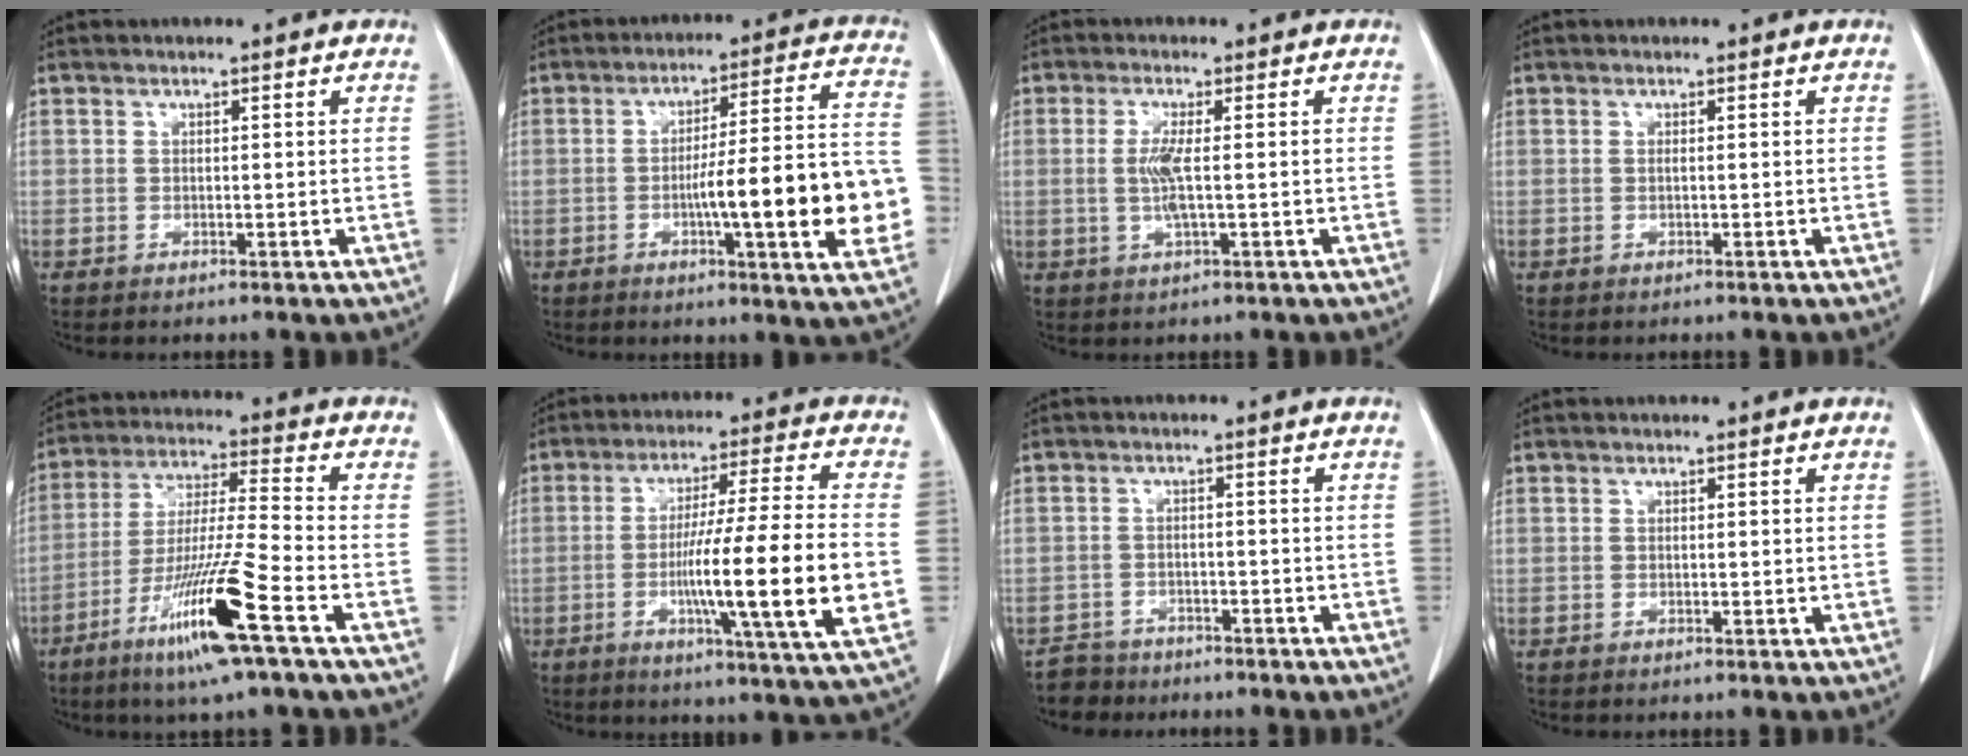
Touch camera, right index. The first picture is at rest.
{"total": 18.0, "force": [-3.9, 1.2, 17.5], "torque": [-0.198, 0.019, -0.050]}
{"total": 3.8, "force": [-0.2, 0.5, 3.7], "torque": [-0.078, -0.003, -0.004]}
{"total": 0.0}
{"total": 14.5, "force": [-7.4, -0.8, 12.4], "torque": [-0.247, -0.029, -0.137]}
{"total": 17.5, "force": [-3.3, -0.8, 17.2], "torque": [-0.272, -0.010, -0.059]}
{"total": 3.8, "force": [-3.2, 1.9, -0.8], "torque": [0.011, 0.004, -0.057]}
{"total": 0.0}